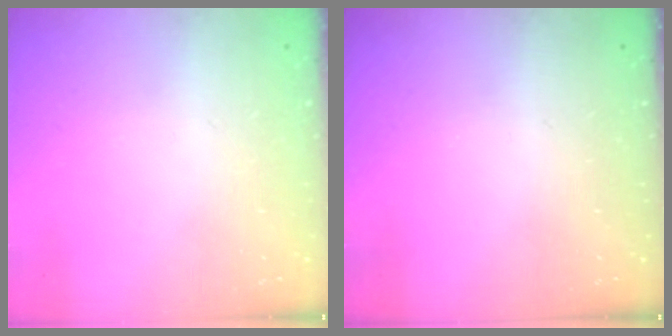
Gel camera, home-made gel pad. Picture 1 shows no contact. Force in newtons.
{"total": 0.0}